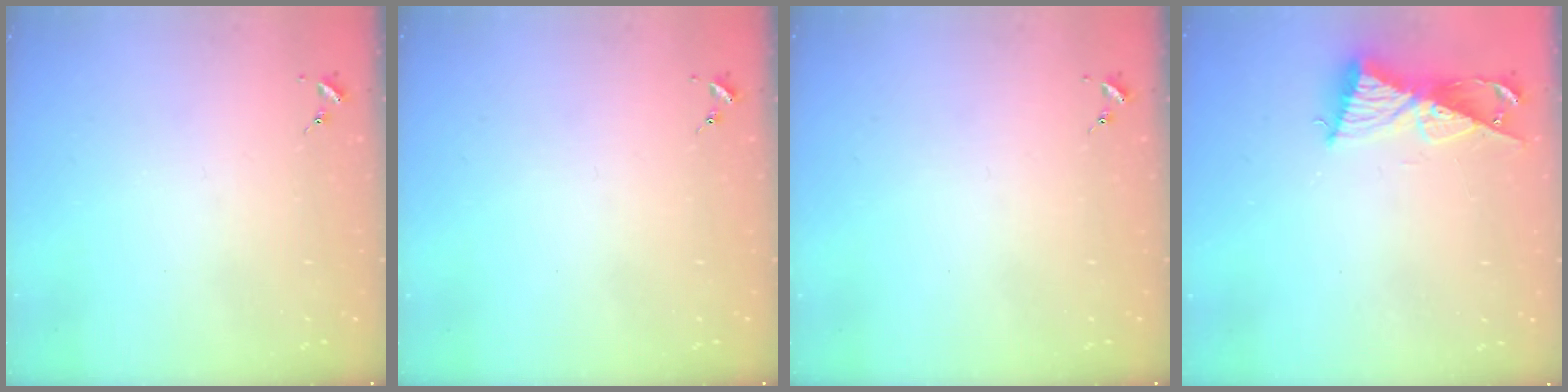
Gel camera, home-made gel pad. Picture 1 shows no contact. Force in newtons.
{"total": 0.0}
{"total": 0.0}
{"total": 9.8, "press": 9.7, "slide": 0.6}